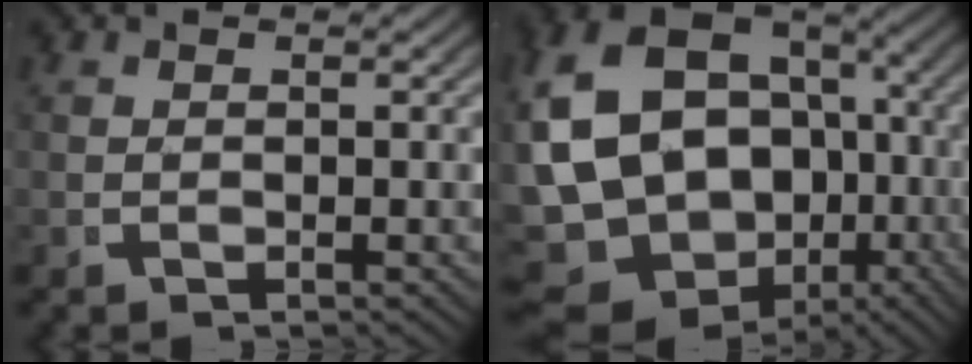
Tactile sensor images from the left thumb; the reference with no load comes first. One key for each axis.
{"total": 20.4, "fx": -3.3, "fy": 16.6, "fz": 11.4, "tx": -0.292, "ty": -0.093, "tz": -0.025}